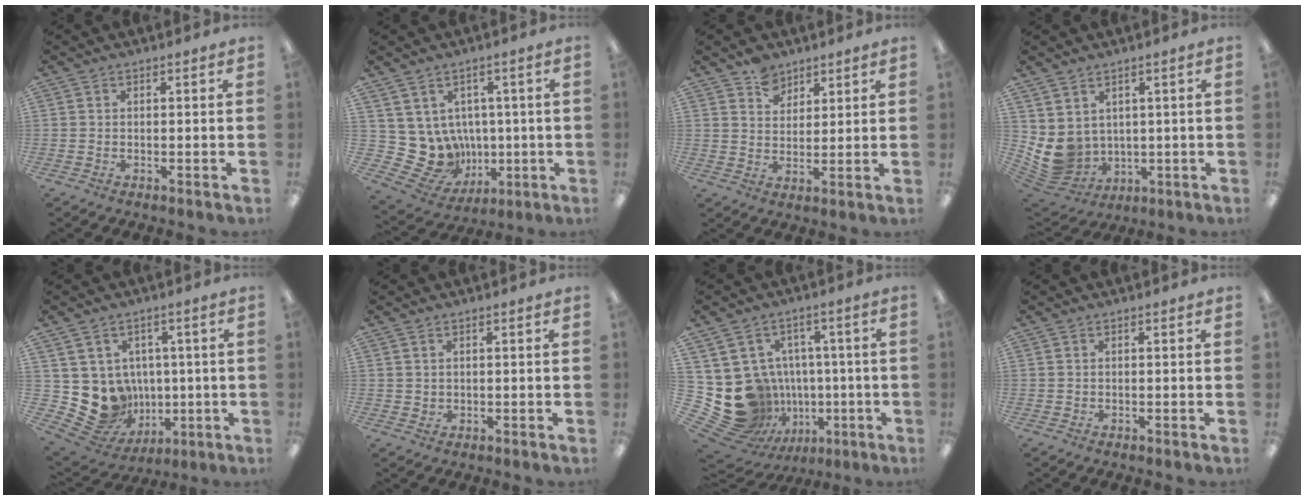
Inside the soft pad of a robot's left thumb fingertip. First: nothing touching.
{"total": 9.5, "force": [0.6, 9.1, 2.7], "torque": [-0.085, -0.030, 0.023]}
{"total": 6.2, "force": [4.6, 3.9, 1.4], "torque": [-0.021, -0.019, 0.084]}
{"total": 7.5, "force": [2.2, 6.7, 2.7], "torque": [-0.094, -0.030, 0.050]}
{"total": 11.4, "force": [-0.8, 11.0, 3.1], "torque": [-0.078, -0.018, 0.008]}
{"total": 1.3, "force": [0.8, 1.0, 0.2], "torque": [-0.005, 0.003, 0.014]}
{"total": 18.5, "force": [-3.3, 16.6, 7.3], "torque": [-0.149, 0.000, -0.007]}
{"total": 0.0}